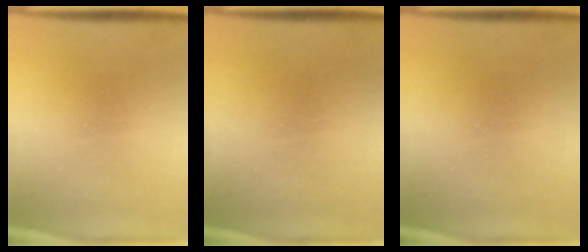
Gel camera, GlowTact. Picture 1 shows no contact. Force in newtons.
{"total": 1.6}
{"total": 0.0}